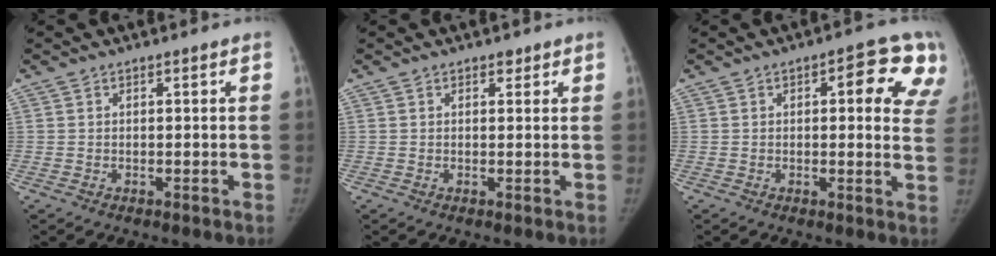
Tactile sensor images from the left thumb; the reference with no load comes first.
{"total": 1.2, "force": [0.9, 0.8, 0.4], "torque": [0.004, -0.005, 0.009]}
{"total": 13.4, "force": [5.2, 5.2, 11.2], "torque": [-0.092, -0.013, 0.047]}